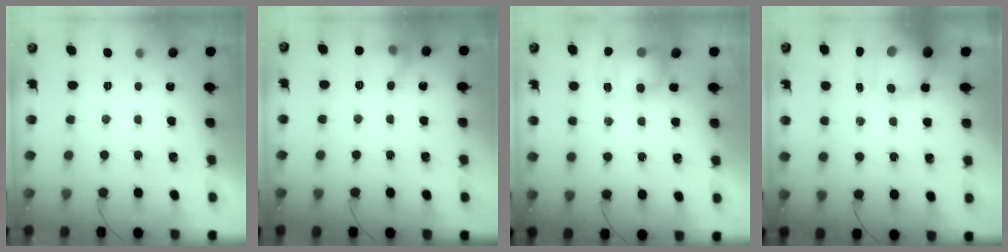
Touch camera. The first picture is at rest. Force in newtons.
{"total": 10.0, "press": 10.0, "slide": 0.7}
{"total": 7.9, "press": 7.8, "slide": 1.1}
{"total": 13.9, "press": 13.4, "slide": 3.4}